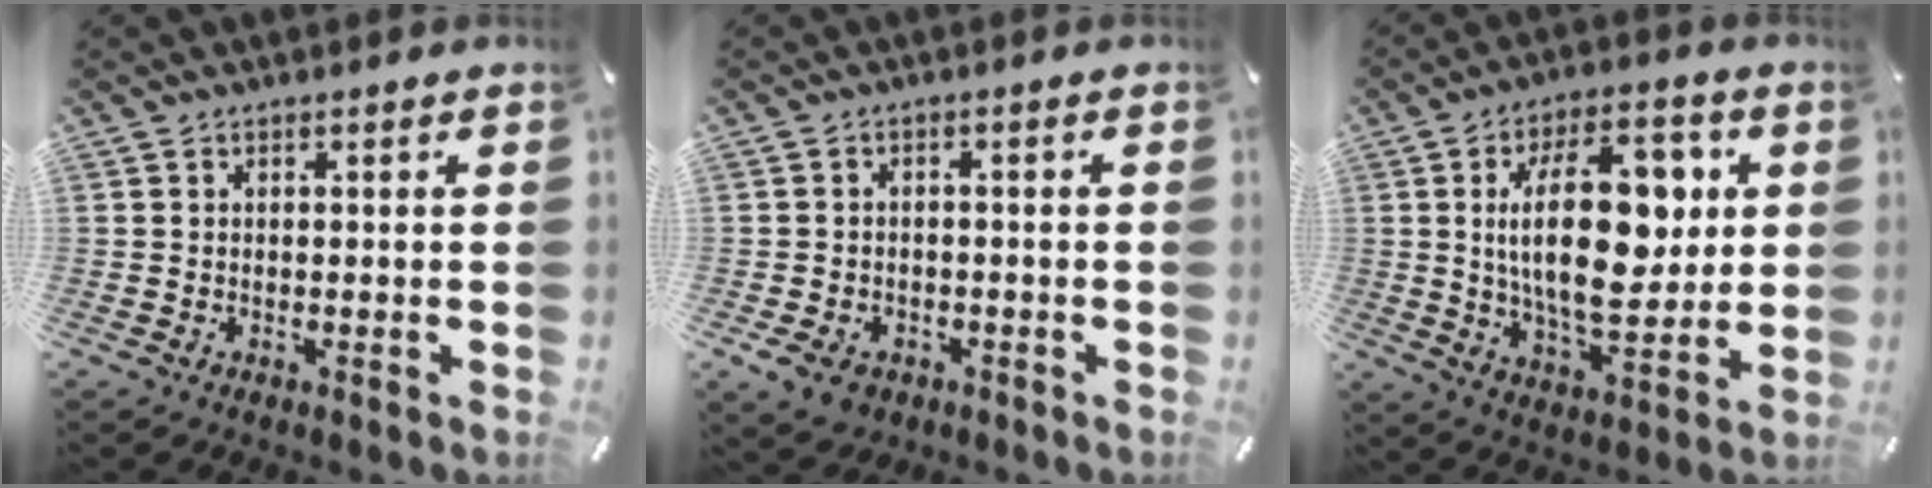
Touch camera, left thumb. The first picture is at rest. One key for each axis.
{"total": 4.5, "fx": -2.5, "fy": 3.3, "fz": 1.7, "tx": -0.038, "ty": 0.012, "tz": -0.048}
{"total": 21.8, "fx": 3.5, "fy": 11.6, "fz": 18.2, "tx": -0.312, "ty": -0.003, "tz": 0.048}